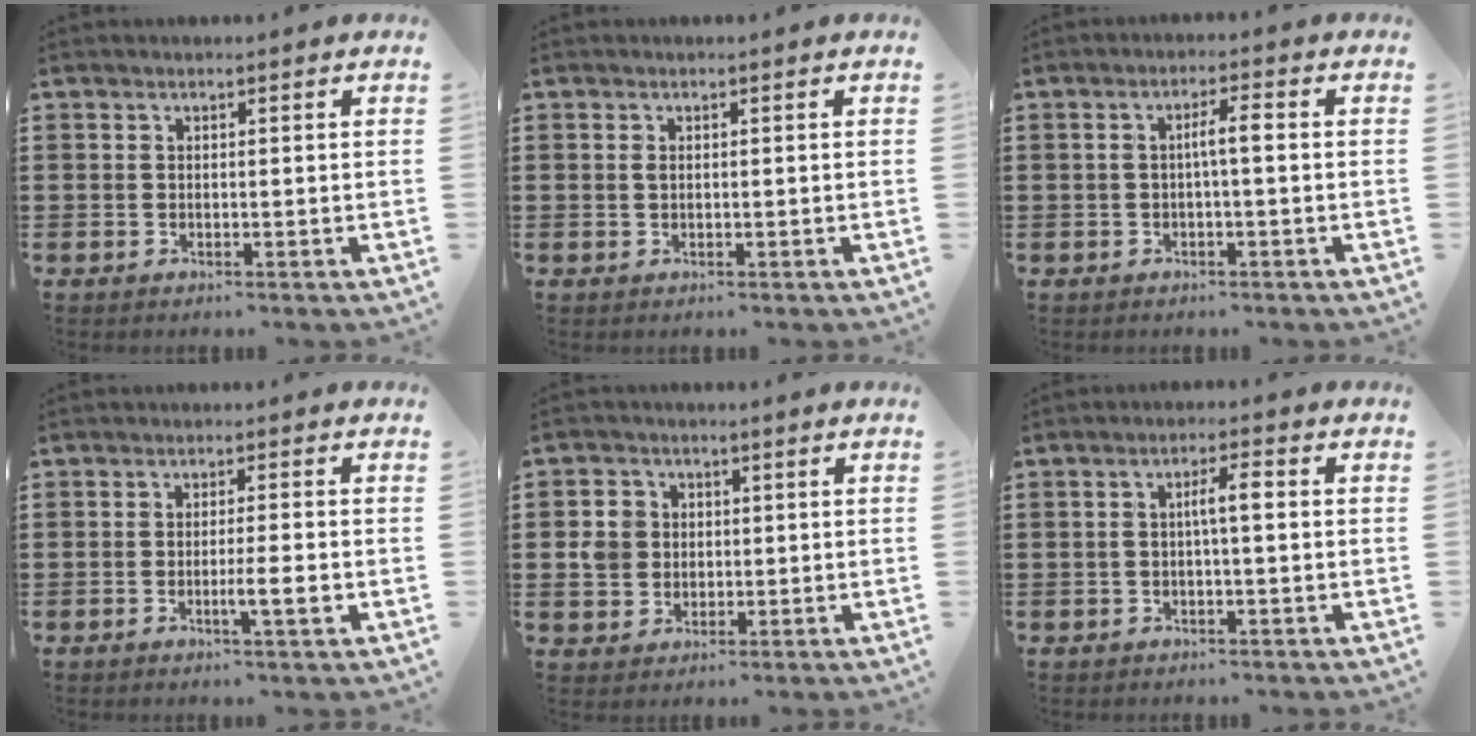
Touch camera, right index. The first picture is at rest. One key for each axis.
{"total": 0.8, "fx": 0.1, "fy": 0.4, "fz": 0.7, "tx": -0.015, "ty": -0.001, "tz": 0.001}
{"total": 2.9, "fx": -0.3, "fy": 0.3, "fz": 2.8, "tx": -0.053, "ty": 0.002, "tz": -0.008}
{"total": 4.1, "fx": -1.4, "fy": 0.1, "fz": 3.8, "tx": -0.062, "ty": -0.008, "tz": -0.025}
{"total": 4.7, "fx": 0.3, "fy": 4.3, "fz": 1.8, "tx": -0.049, "ty": 0.014, "tz": 0.005}
{"total": 3.3, "fx": 0.0, "fy": 0.5, "fz": 3.2, "tx": -0.060, "ty": 0.005, "tz": -0.004}